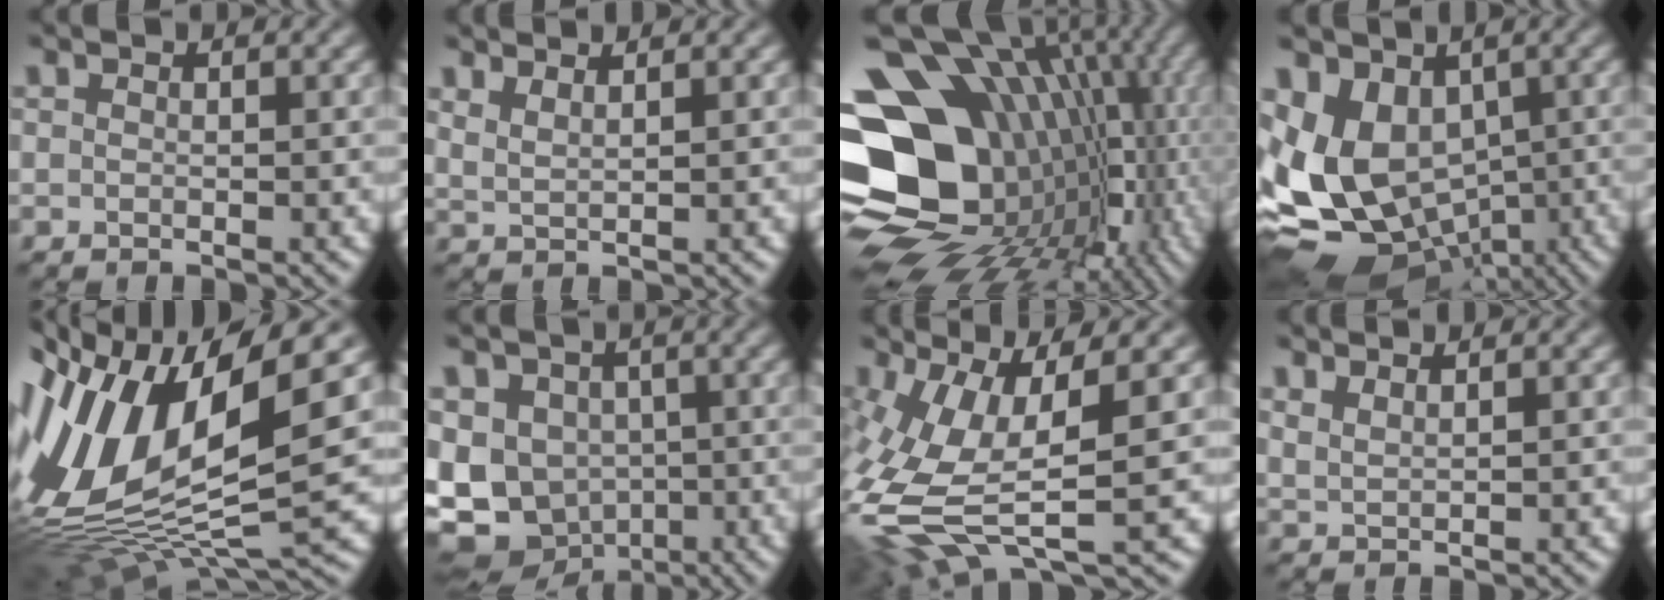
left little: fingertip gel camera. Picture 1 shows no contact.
{"total": 2.0, "force": [1.7, 0.5, 1.0], "torque": [-0.014, 0.004, 0.024]}
{"total": 18.4, "force": [-0.7, 14.2, 11.6], "torque": [-0.200, 0.001, 0.009]}
{"total": 11.6, "force": [-1.1, 8.9, 7.4], "torque": [-0.153, -0.024, -0.011]}
{"total": 15.6, "force": [2.1, 6.5, 14.0], "torque": [-0.301, 0.001, 0.040]}
{"total": 10.7, "force": [-3.1, 8.8, 5.2], "torque": [-0.097, -0.029, -0.051]}
{"total": 10.7, "force": [-1.1, 4.1, 9.9], "torque": [-0.228, -0.018, -0.015]}
{"total": 1.6, "force": [1.4, 0.3, 0.7], "torque": [-0.011, 0.002, 0.024]}